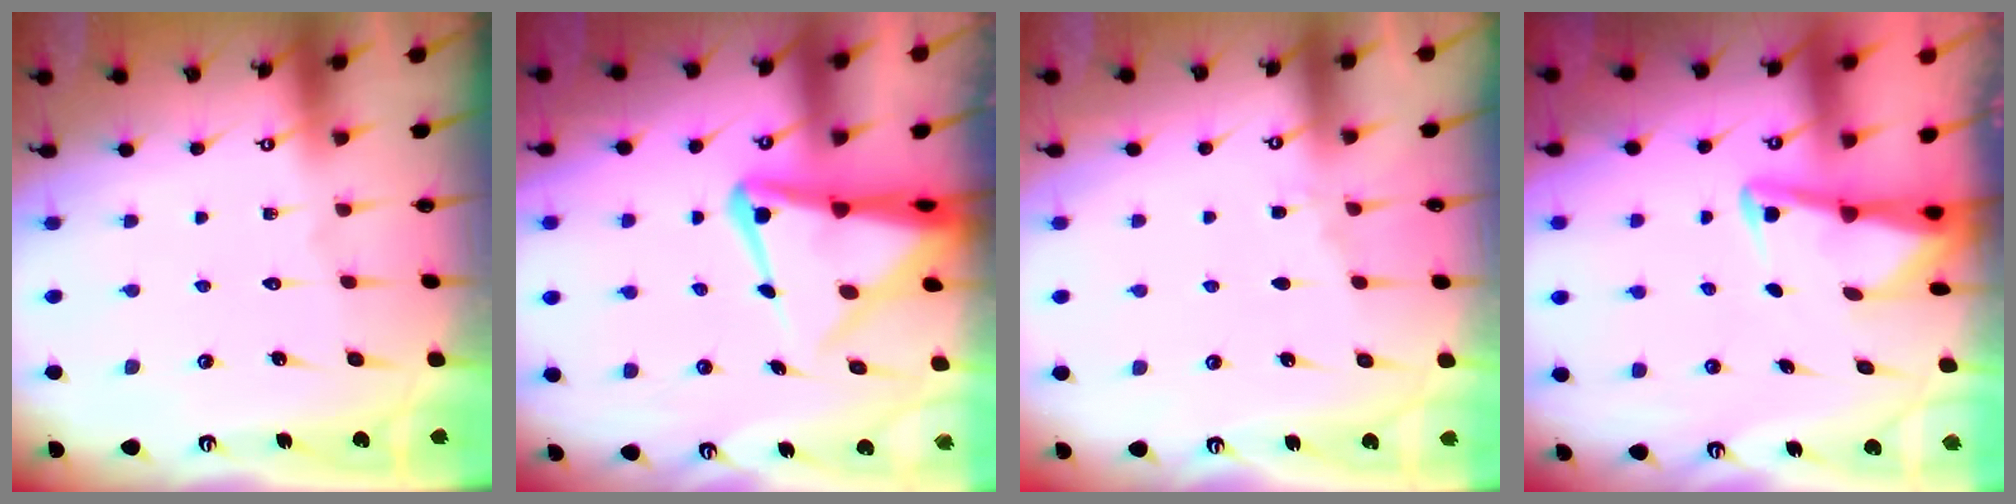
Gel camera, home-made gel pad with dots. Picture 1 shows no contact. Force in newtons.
{"total": 9.0, "press": 8.9, "slide": 1.3}
{"total": 3.3, "press": 3.3, "slide": 0.4}
{"total": 3.3, "press": 3.3, "slide": 0.3}